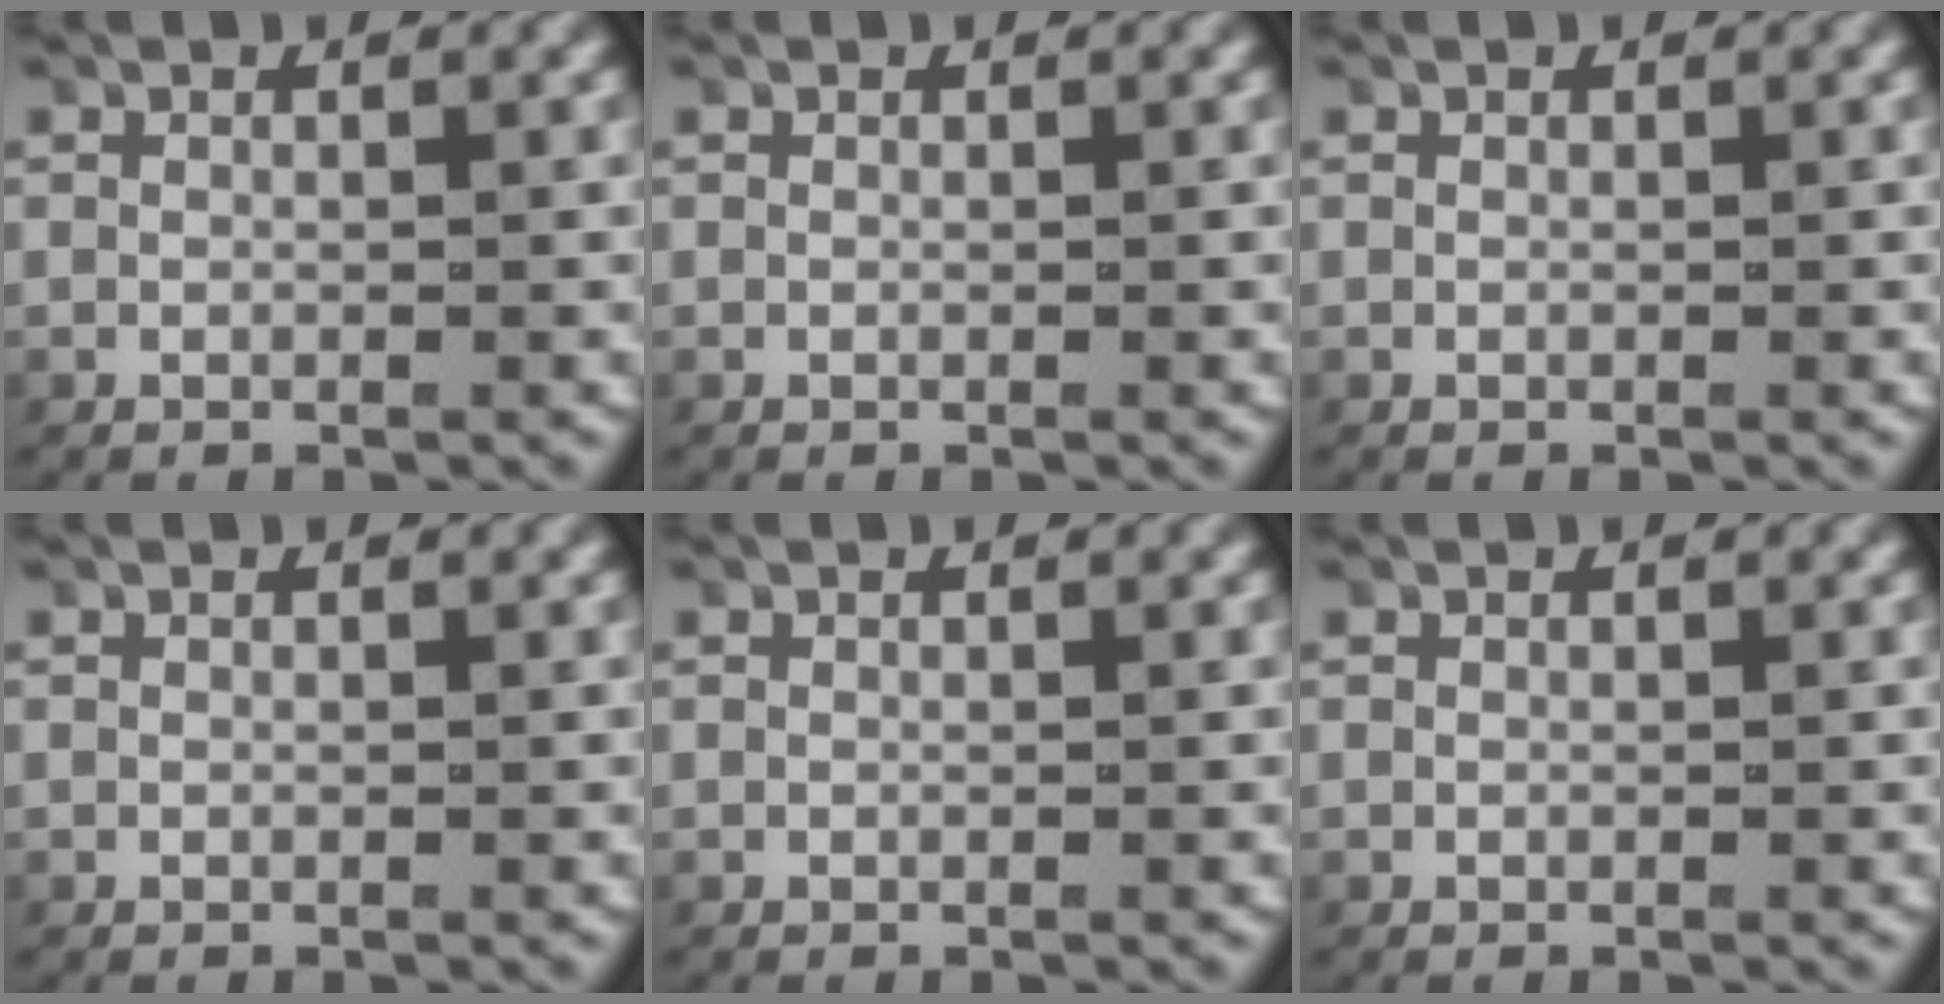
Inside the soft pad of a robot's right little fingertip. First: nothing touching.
{"total": 0.0}
{"total": 0.0}
{"total": 0.0}
{"total": 0.0}
{"total": 0.0}